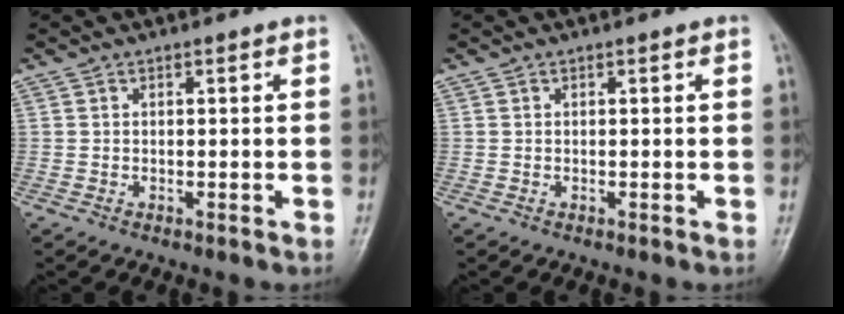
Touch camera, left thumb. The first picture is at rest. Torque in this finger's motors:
{"motor_torque": [0.00, 0.00, -0.07, -0.07, 0.00]}